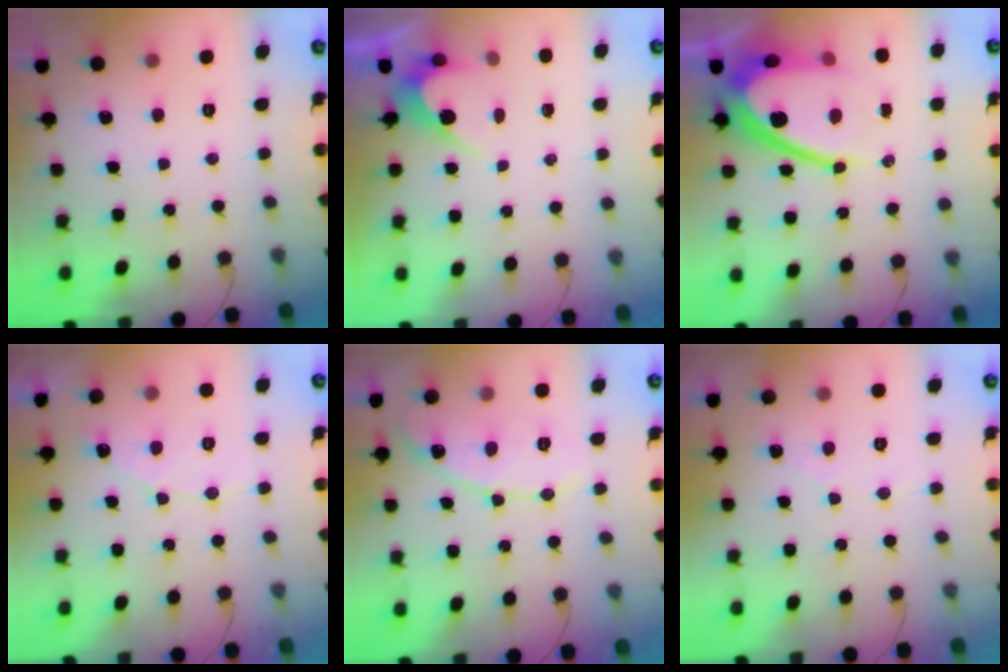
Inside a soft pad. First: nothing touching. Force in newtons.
{"total": 2.4, "press": 2.4, "slide": 0.1}
{"total": 16.9, "press": 16.8, "slide": 1.5}
{"total": 5.6, "press": 5.6, "slide": 0.3}
{"total": 10.4, "press": 10.3, "slide": 0.8}
{"total": 2.5, "press": 2.5, "slide": 0.1}